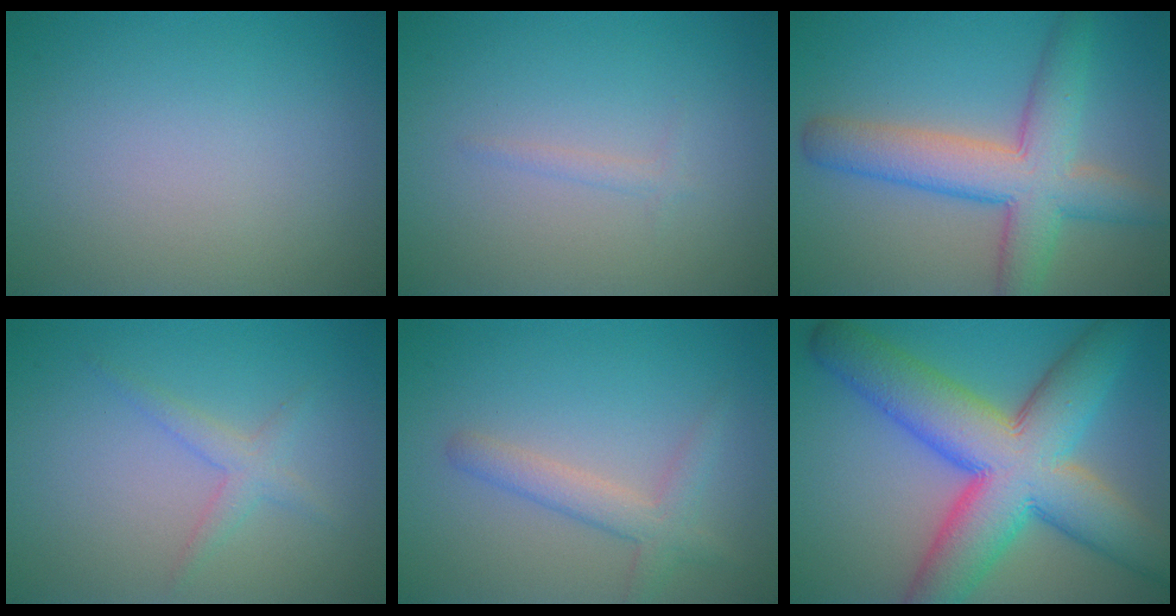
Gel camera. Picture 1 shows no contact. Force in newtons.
{"total": 1.0, "press": 1.0, "slide": 0.1}
{"total": 7.2, "press": 7.2, "slide": 0.3}
{"total": 1.8, "press": 1.8, "slide": 0.0}
{"total": 2.7, "press": 2.7, "slide": 0.1}
{"total": 13.2, "press": 13.2, "slide": 0.4}